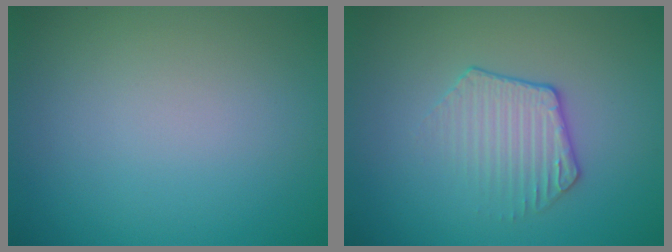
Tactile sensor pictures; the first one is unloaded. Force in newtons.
{"total": 2.3, "press": 1.8, "slide": 1.4}